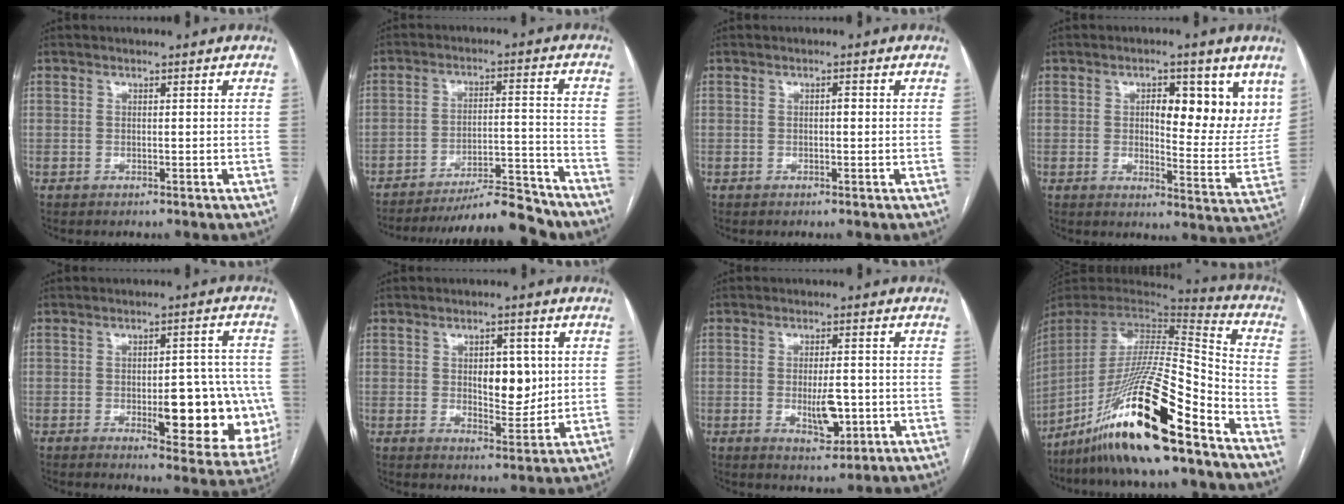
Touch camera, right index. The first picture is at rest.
{"total": 13.8, "force": [-13.0, 0.6, 4.5], "torque": [-0.060, 0.011, -0.200]}
{"total": 0.8, "force": [0.0, 0.2, 0.7], "torque": [-0.010, 0.002, -0.001]}
{"total": 11.9, "force": [4.8, 4.4, 10.0], "torque": [-0.110, -0.002, 0.064]}
{"total": 14.9, "force": [-3.0, 5.0, 13.7], "torque": [-0.119, 0.013, -0.021]}
{"total": 6.8, "force": [1.1, 3.2, 5.9], "torque": [-0.080, -0.002, 0.022]}
{"total": 5.7, "force": [-1.2, 2.1, 5.2], "torque": [-0.087, -0.007, -0.013]}
{"total": 24.9, "force": [-16.4, 1.8, 18.6], "torque": [-0.357, -0.026, -0.297]}